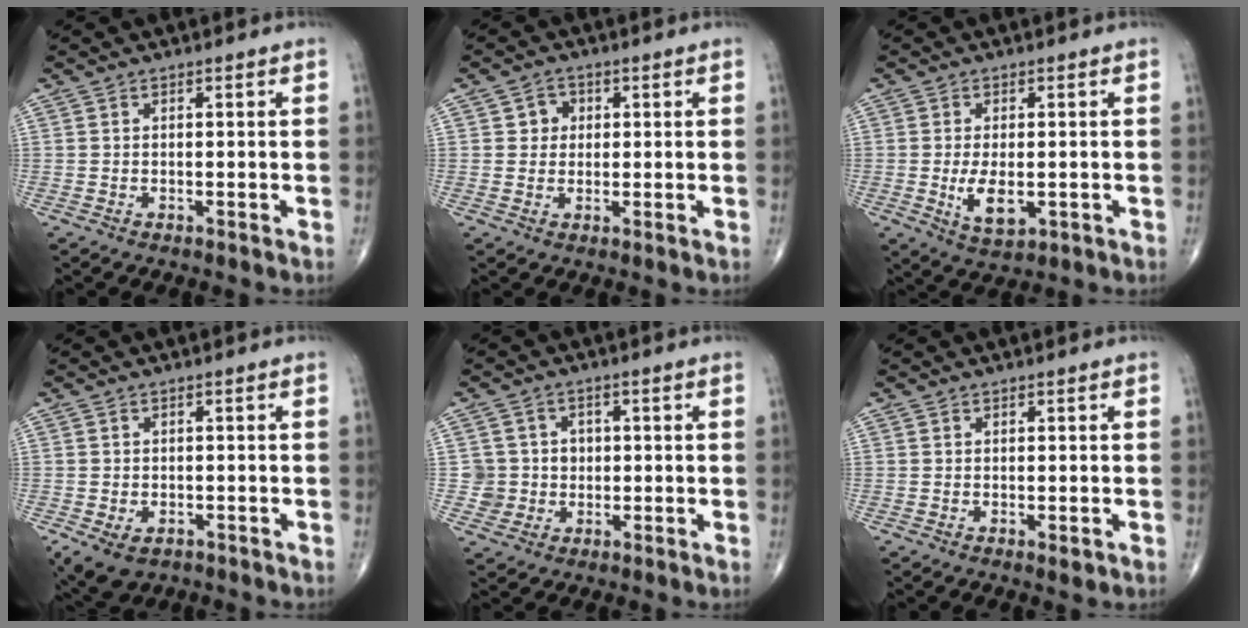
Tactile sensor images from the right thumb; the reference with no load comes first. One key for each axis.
{"total": 3.3, "fx": 0.7, "fy": 3.1, "fz": 1.1, "tx": 0.004, "ty": 0.002, "tz": 0.006}
{"total": 6.2, "fx": -1.1, "fy": 3.1, "fz": 5.2, "tx": -0.090, "ty": -0.011, "tz": -0.011}
{"total": 6.1, "fx": -2.8, "fy": 4.2, "fz": 3.5, "tx": -0.061, "ty": 0.004, "tz": -0.035}
{"total": 5.2, "fx": -0.1, "fy": 5.2, "fz": 0.0, "tx": 0.041, "ty": 0.013, "tz": -0.005}
{"total": 1.2, "fx": -0.4, "fy": 0.6, "fz": 1.0, "tx": -0.011, "ty": -0.004, "tz": -0.003}